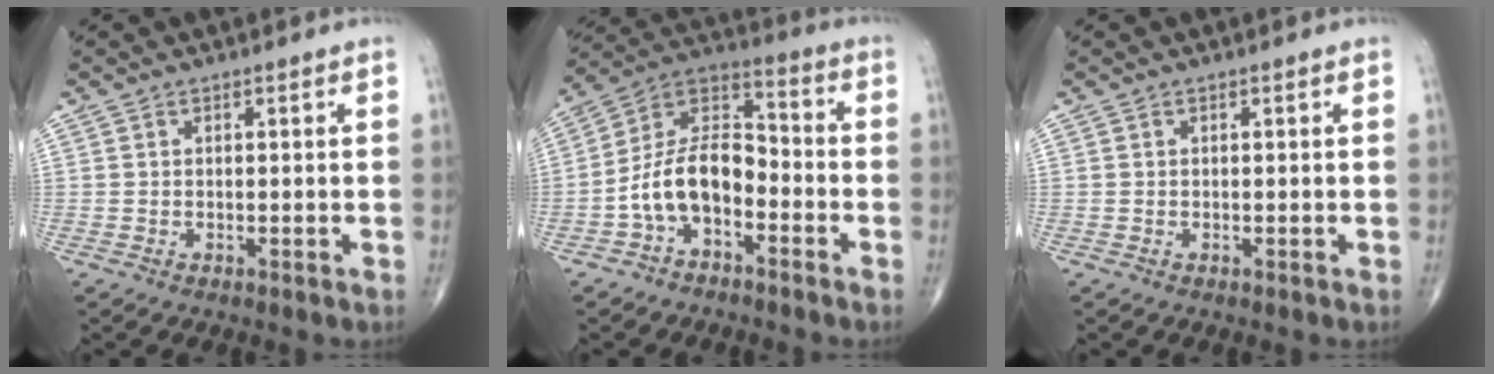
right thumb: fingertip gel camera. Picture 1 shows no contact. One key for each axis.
{"total": 12.3, "fx": -4.3, "fy": 7.1, "fz": 9.1, "tx": -0.153, "ty": 0.062, "tz": -0.091}
{"total": 0.0}